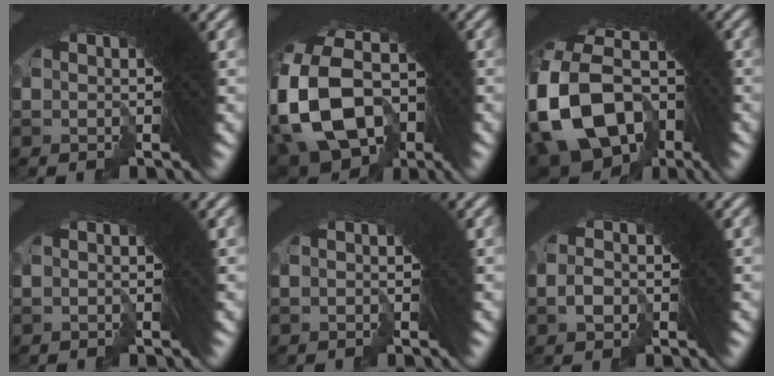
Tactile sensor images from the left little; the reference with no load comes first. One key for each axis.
{"total": 15.0, "fx": -4.1, "fy": 11.9, "fz": 8.1, "tx": -0.179, "ty": -0.054, "tz": -0.062}
{"total": 16.9, "fx": -5.4, "fy": 13.2, "fz": 9.2, "tx": -0.201, "ty": -0.073, "tz": -0.075}
{"total": 1.9, "fx": -0.9, "fy": -0.6, "fz": -1.5, "tx": 0.025, "ty": -0.005, "tz": -0.012}
{"total": 3.3, "fx": -1.8, "fy": -1.2, "fz": -2.5, "tx": 0.032, "ty": -0.013, "tz": -0.023}
{"total": 2.9, "fx": -2.5, "fy": 0.5, "fz": -1.5, "tx": 0.033, "ty": -0.015, "tz": -0.035}